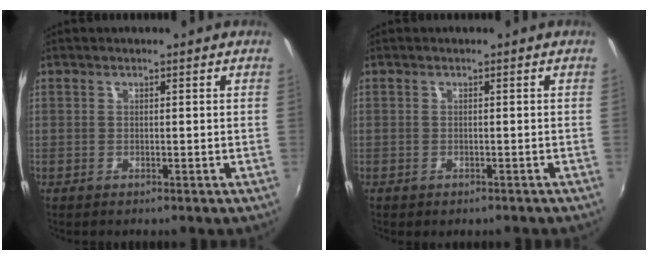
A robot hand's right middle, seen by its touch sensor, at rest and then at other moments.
{"total": 1.3, "force": [-1.0, 0.7, 0.4], "torque": [-0.011, -0.005, -0.012]}